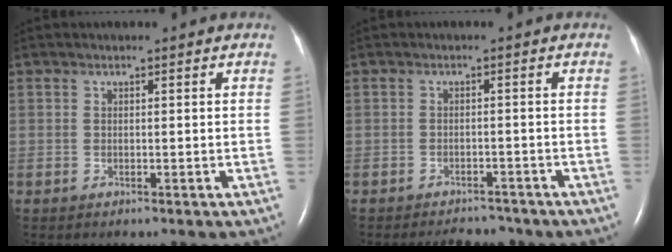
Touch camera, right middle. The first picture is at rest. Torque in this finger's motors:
{"motor_torque": [0.37, -0.35, 0.10, 0.02]}